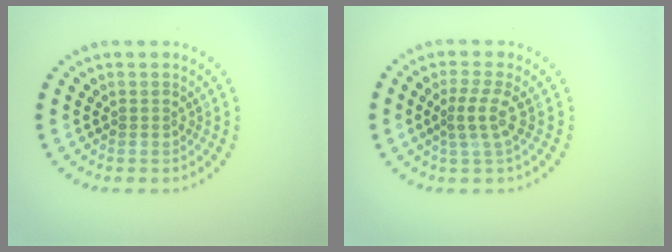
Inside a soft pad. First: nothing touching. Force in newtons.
{"total": 2.5, "press": 1.8, "slide": 1.7}